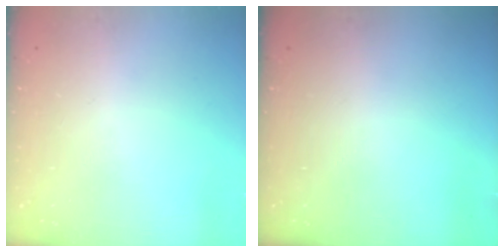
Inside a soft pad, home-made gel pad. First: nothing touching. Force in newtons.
{"total": 0.0}